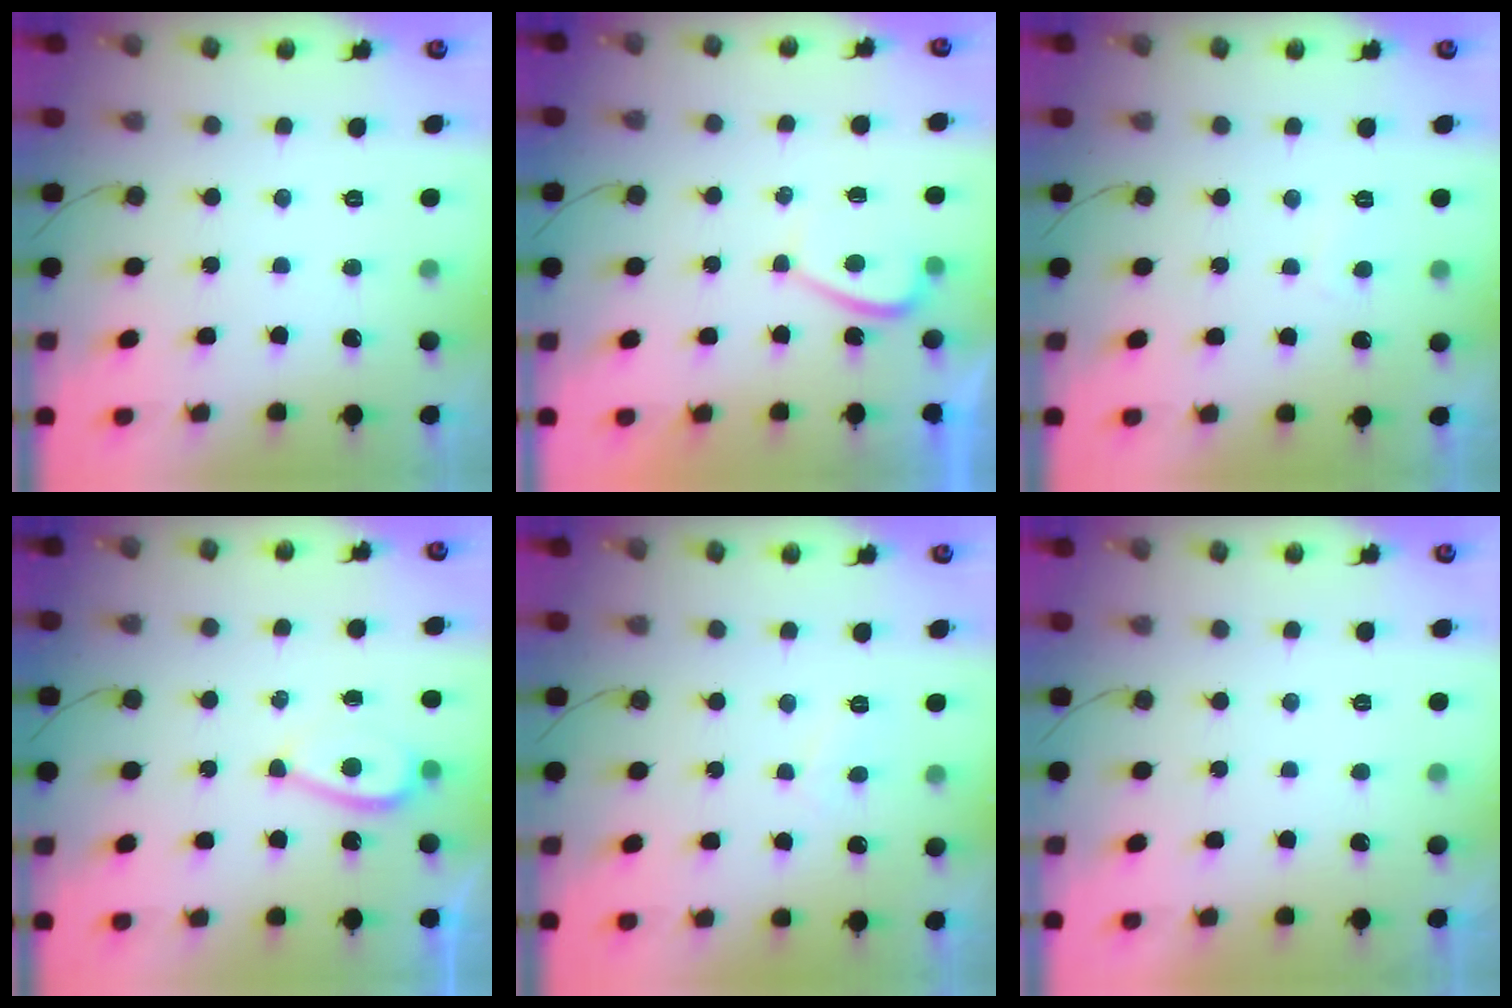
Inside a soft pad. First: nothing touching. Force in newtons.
{"total": 2.3, "press": 2.1, "slide": 0.7}
{"total": 1.9, "press": 1.8, "slide": 0.6}
{"total": 4.3, "press": 3.7, "slide": 2.1}
{"total": 2.7, "press": 2.6, "slide": 0.5}
{"total": 2.2, "press": 2.2, "slide": 0.3}